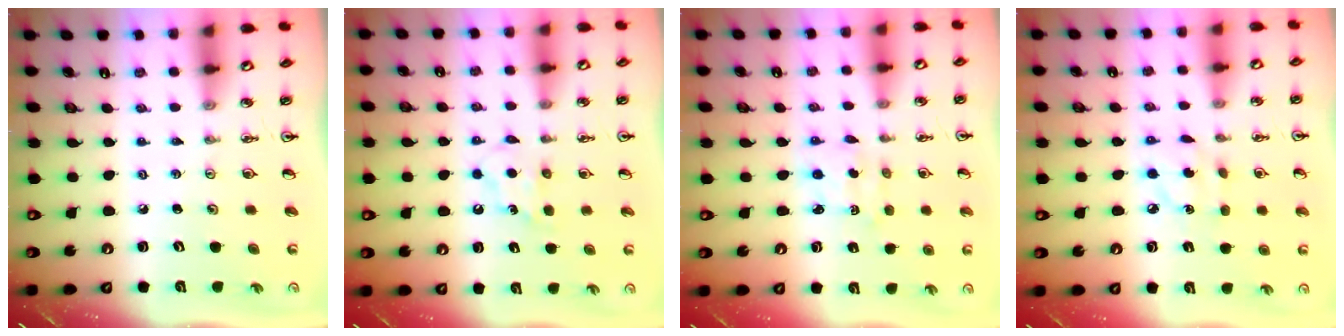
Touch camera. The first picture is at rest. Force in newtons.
{"total": 4.2, "press": 4.1, "slide": 0.7}
{"total": 2.0, "press": 1.9, "slide": 0.5}
{"total": 4.3, "press": 4.3, "slide": 0.5}